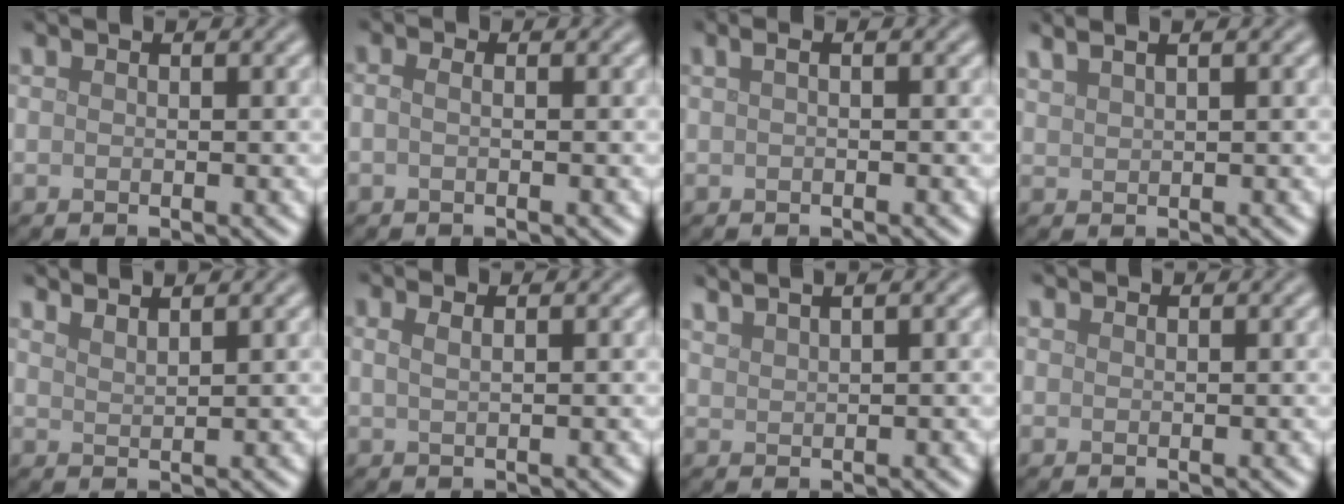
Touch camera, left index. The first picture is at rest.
{"total": 1.6, "force": [0.3, 0.9, 1.2], "torque": [-0.015, 0.000, -0.015]}
{"total": 1.0, "force": [0.3, 0.3, 1.0], "torque": [-0.021, 0.005, 0.001]}
{"total": 3.0, "force": [2.2, 1.0, 1.7], "torque": [-0.016, 0.013, 0.020]}
{"total": 2.7, "force": [2.4, 0.6, 1.0], "torque": [0.002, 0.006, 0.023]}
{"total": 2.0, "force": [1.0, 0.9, 1.4], "torque": [-0.011, 0.002, 0.000]}
{"total": 3.5, "force": [2.7, 1.1, 1.9], "torque": [-0.012, 0.020, 0.022]}
{"total": 0.5, "force": [0.5, 0.2, 0.0], "torque": [0.001, 0.000, 0.008]}